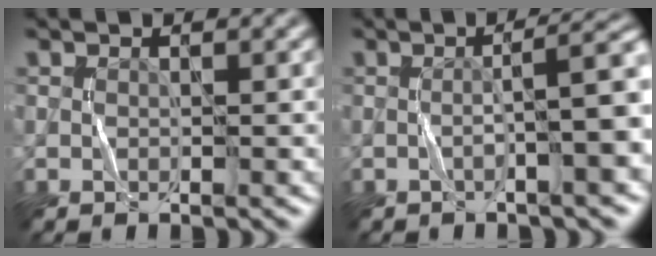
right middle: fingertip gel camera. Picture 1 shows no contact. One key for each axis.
{"total": 5.9, "fx": -0.6, "fy": 1.0, "fz": 5.8, "tx": -0.070, "ty": 0.019, "tz": -0.013}